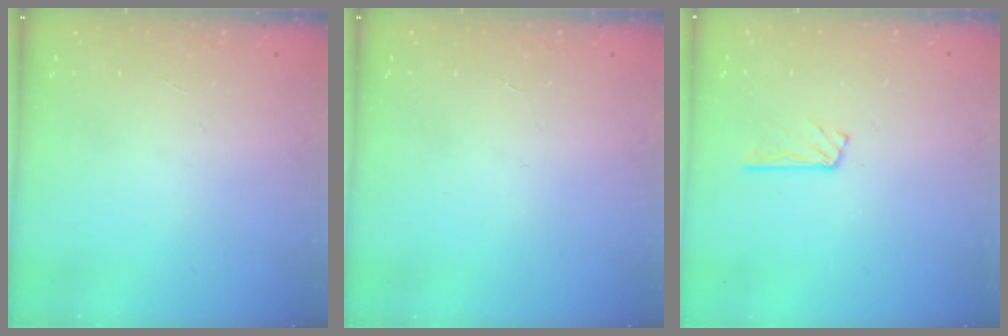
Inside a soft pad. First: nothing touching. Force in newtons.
{"total": 0.0}
{"total": 5.3, "press": 5.3, "slide": 0.3}